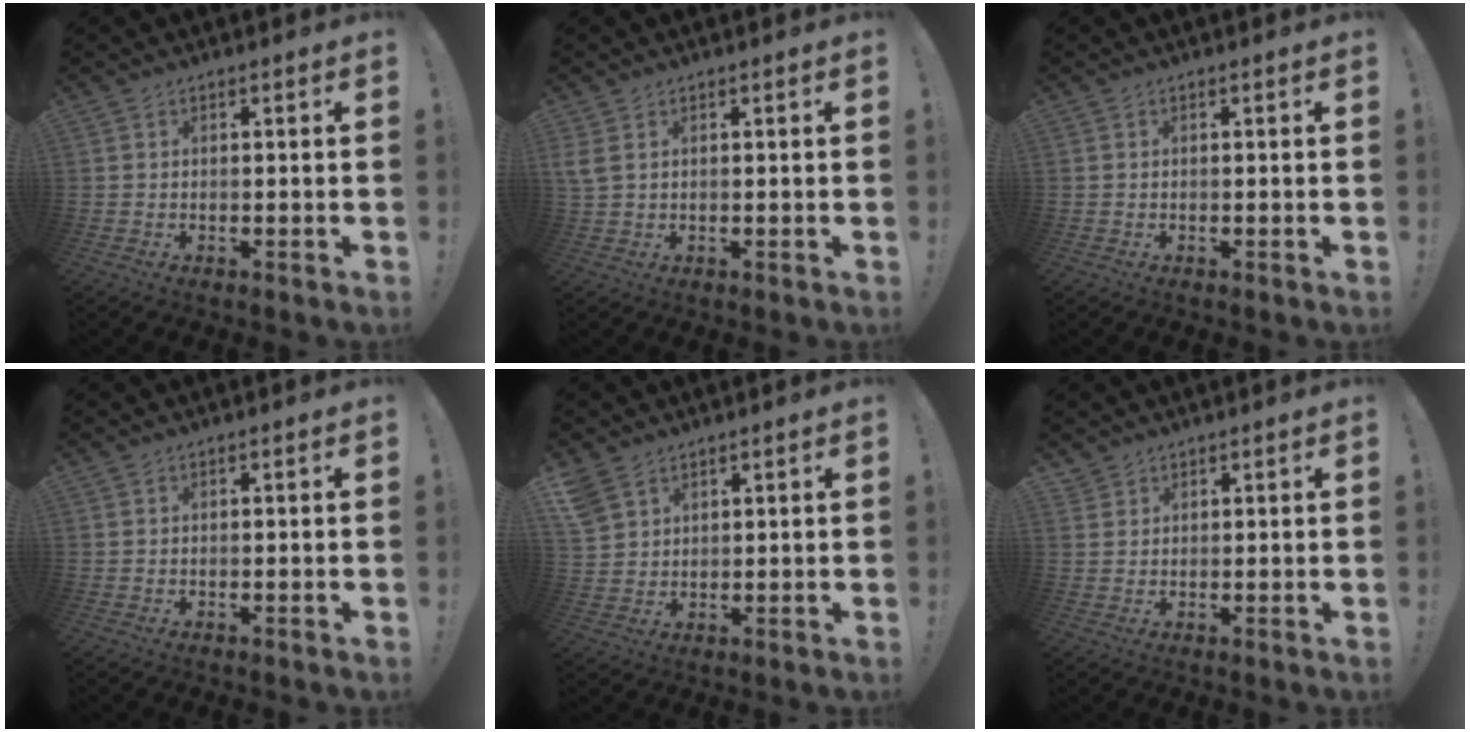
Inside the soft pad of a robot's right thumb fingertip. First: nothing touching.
{"total": 2.9, "force": [1.1, 1.6, 2.2], "torque": [-0.049, 0.001, 0.021]}
{"total": 0.0}
{"total": 0.0}
{"total": 5.6, "force": [4.0, 3.4, 1.9], "torque": [-0.041, -0.014, 0.082]}
{"total": 1.9, "force": [1.7, 0.9, 0.0], "torque": [-0.001, -0.011, 0.032]}